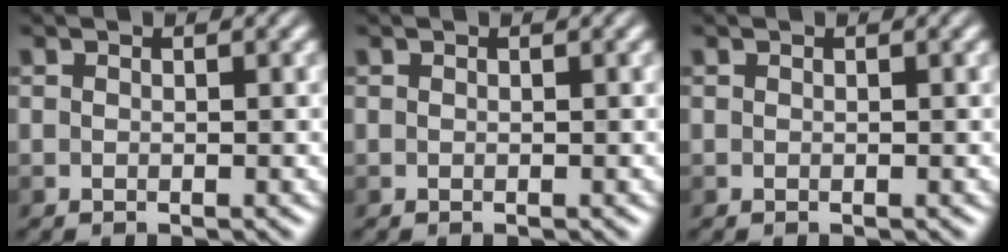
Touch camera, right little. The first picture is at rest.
{"total": 0.0}
{"total": 0.0}